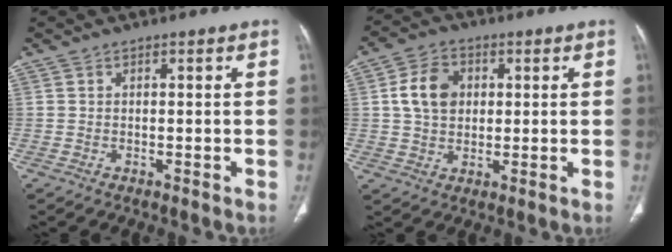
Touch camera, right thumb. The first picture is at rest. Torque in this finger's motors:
{"motor_torque": [0.76, 1.63, 0.63, -0.28, 0.05]}